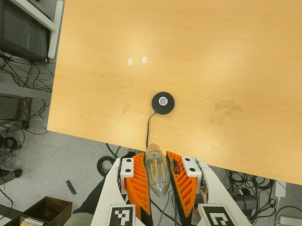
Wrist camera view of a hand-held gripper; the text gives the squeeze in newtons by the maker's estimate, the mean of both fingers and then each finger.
{"total": 20.7, "left": 22.5, "right": 18.8}